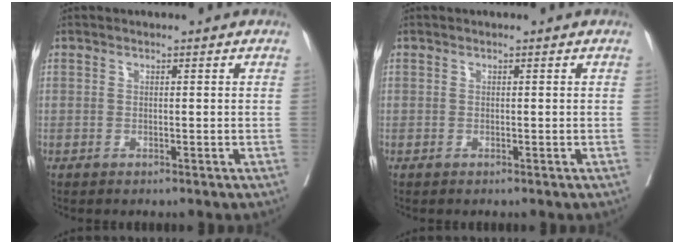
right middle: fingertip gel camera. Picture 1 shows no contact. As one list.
[{"total": 0.0}]